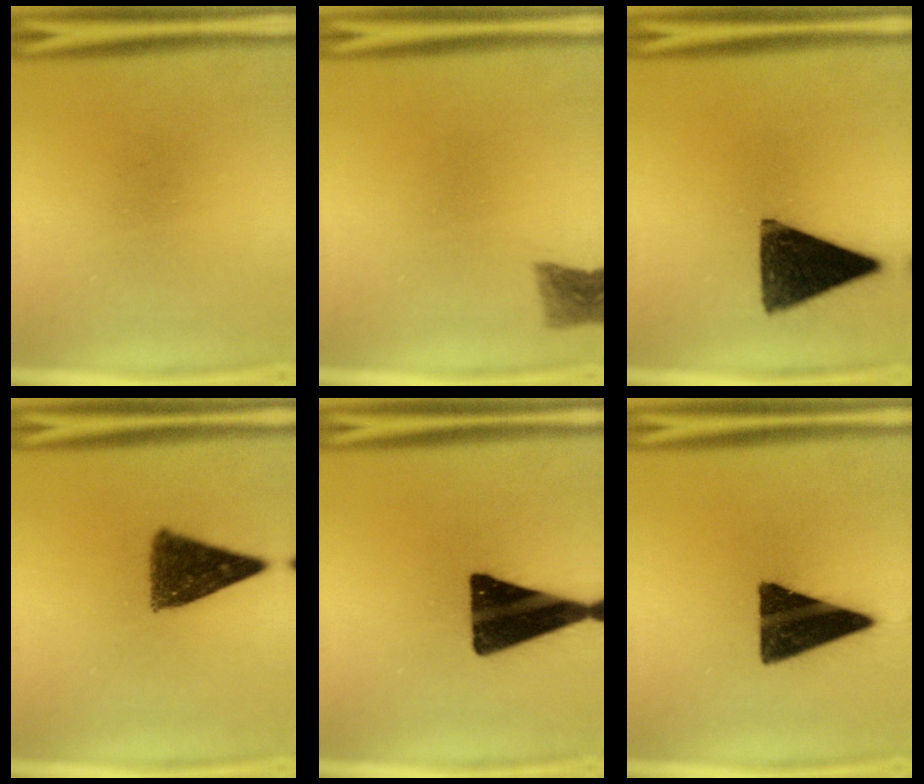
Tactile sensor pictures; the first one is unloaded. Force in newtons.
{"total": 2.8}
{"total": 14.9}
{"total": 10.1}
{"total": 18.4}
{"total": 16.1}